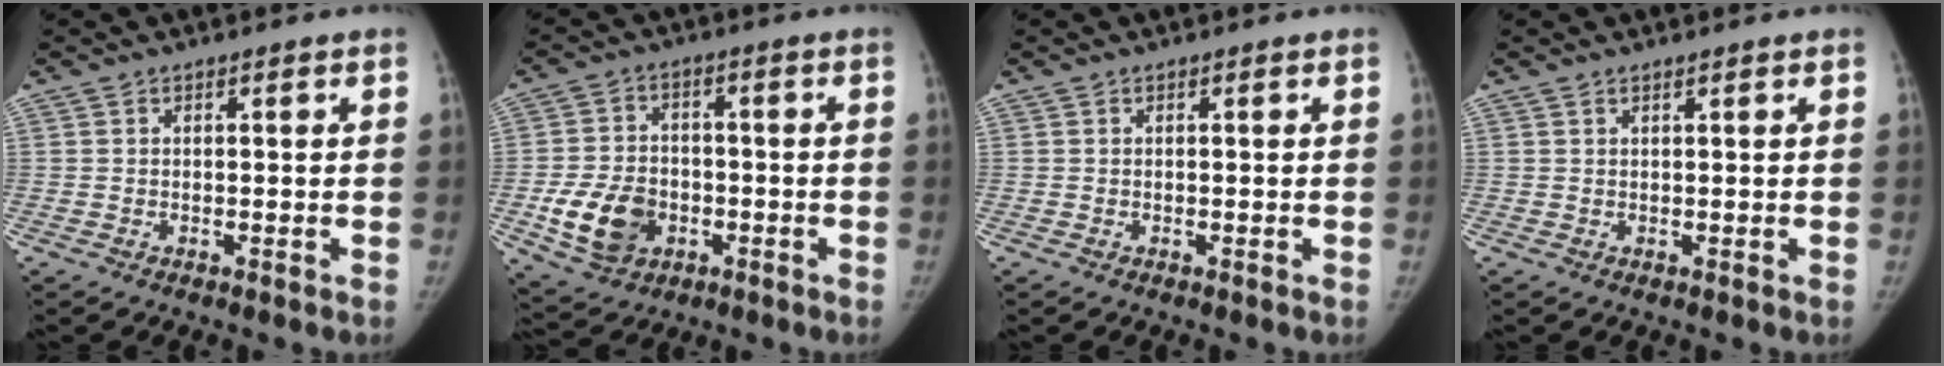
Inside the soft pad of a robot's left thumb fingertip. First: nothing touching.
{"total": 10.7, "force": [-3.4, 8.1, 6.2], "torque": [-0.094, 0.010, -0.056]}
{"total": 0.0}
{"total": 0.6, "force": [0.5, 0.0, 0.4], "torque": [-0.008, -0.001, 0.011]}